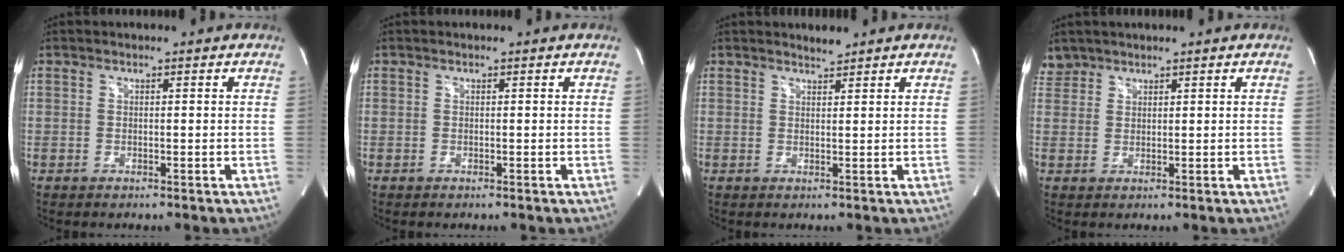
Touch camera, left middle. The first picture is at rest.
{"total": 0.0}
{"total": 1.3, "force": [1.3, 0.0, 0.1], "torque": [-0.010, -0.001, 0.025]}
{"total": 2.6, "force": [2.3, 1.2, -0.3], "torque": [0.008, 0.011, 0.046]}